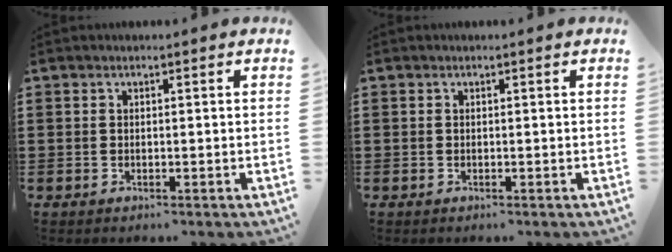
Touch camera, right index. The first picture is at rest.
{"total": 0.0}